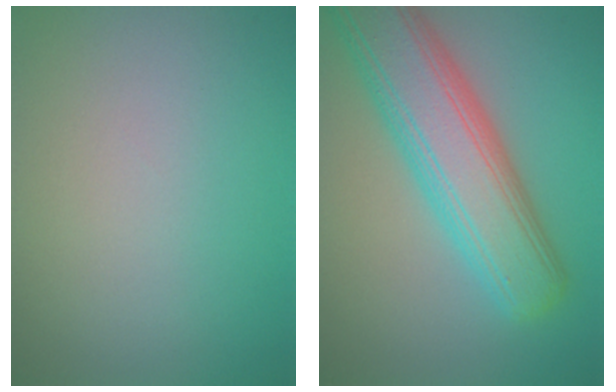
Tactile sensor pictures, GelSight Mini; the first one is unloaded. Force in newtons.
{"total": 8.8, "press": 8.8, "slide": 0.2}